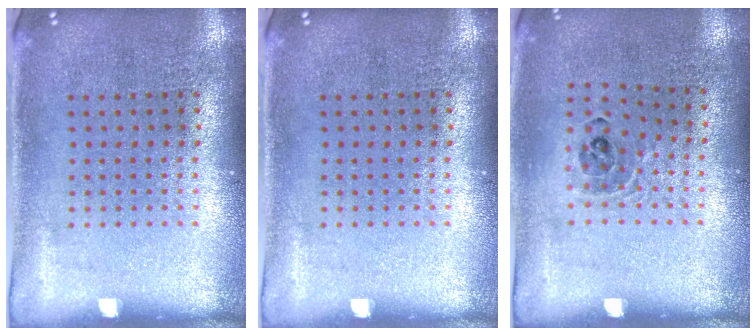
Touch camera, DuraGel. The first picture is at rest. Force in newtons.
{"total": 0.0}
{"total": 0.8, "press": 0.8, "slide": 0.2}